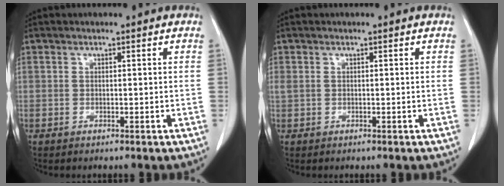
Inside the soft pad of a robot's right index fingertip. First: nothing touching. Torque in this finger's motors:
{"motor_torque": [0.52, 0.19, 0.38, 0.10]}